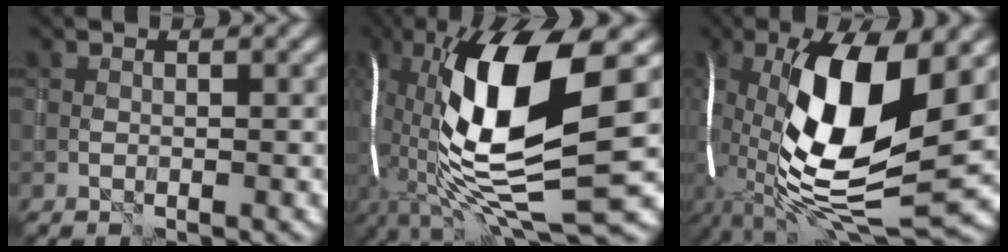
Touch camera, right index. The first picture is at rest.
{"total": 16.5, "force": [1.0, 5.5, 15.5], "torque": [-0.302, 0.009, 0.015]}
{"total": 16.4, "force": [-0.6, 6.3, 15.2], "torque": [-0.296, 0.004, -0.019]}